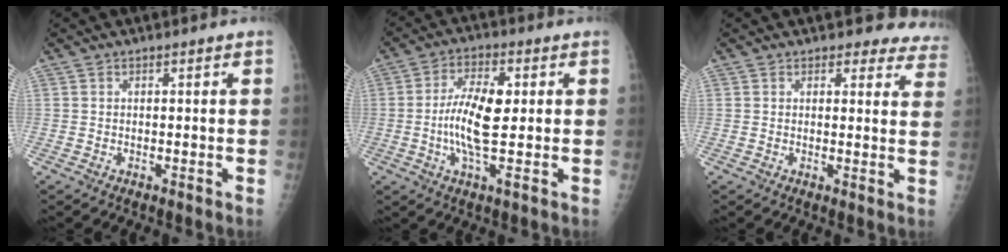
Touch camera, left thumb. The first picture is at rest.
{"total": 9.8, "force": [-0.1, 3.5, 9.1], "torque": [-0.174, 0.004, -0.006]}
{"total": 9.1, "force": [8.2, 3.6, 1.4], "torque": [0.040, -0.038, 0.061]}